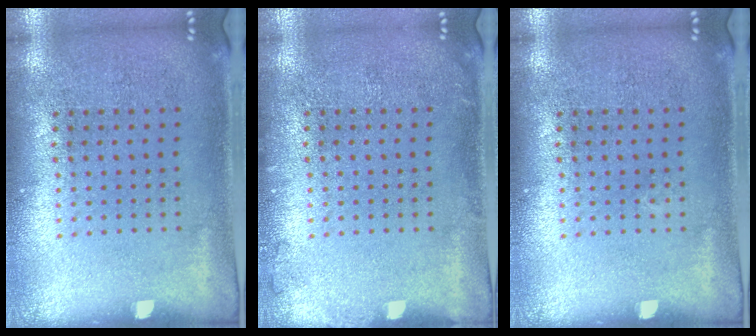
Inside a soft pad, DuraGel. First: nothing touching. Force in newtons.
{"total": 0.8, "press": 0.7, "slide": 0.2}
{"total": 0.0}